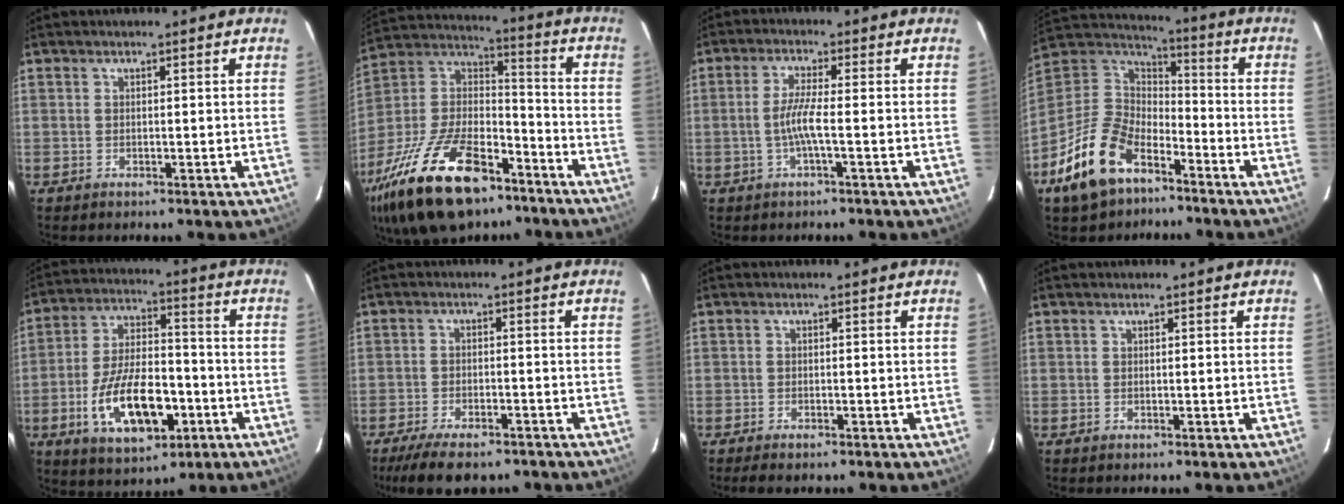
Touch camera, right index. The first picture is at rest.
{"total": 28.3, "force": [-17.5, 12.8, 18.1], "torque": [-0.373, -0.017, -0.293]}
{"total": 4.4, "force": [-1.3, -0.4, 4.2], "torque": [-0.089, 0.000, -0.025]}
{"total": 17.8, "force": [-10.1, 10.3, 10.4], "torque": [-0.234, 0.002, -0.183]}
{"total": 16.1, "force": [-5.7, 7.6, 13.0], "torque": [-0.257, 0.004, -0.086]}
{"total": 11.0, "force": [-8.8, 3.6, 5.5], "torque": [-0.121, -0.022, -0.141]}
{"total": 2.6, "force": [-2.2, 0.6, 1.3], "torque": [-0.028, -0.011, -0.040]}
{"total": 0.0}